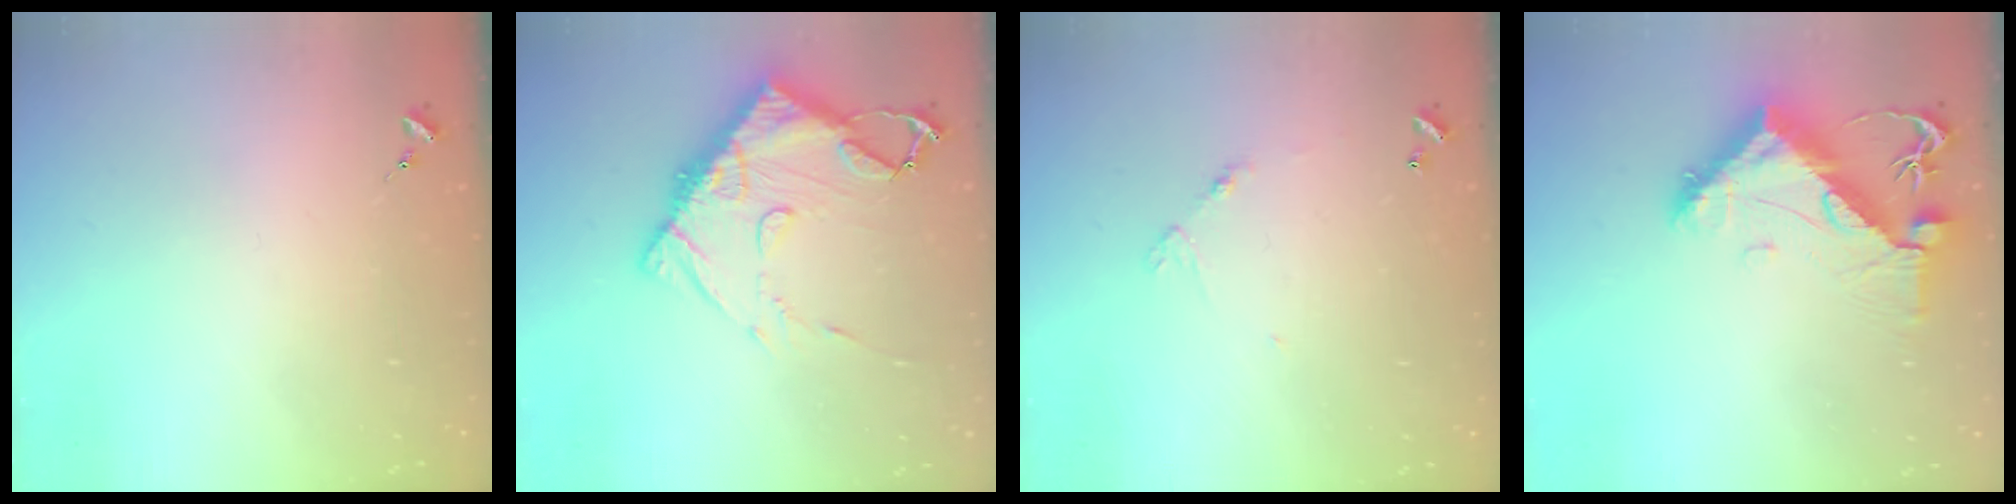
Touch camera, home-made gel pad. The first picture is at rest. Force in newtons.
{"total": 14.3, "press": 14.2, "slide": 1.3}
{"total": 4.6, "press": 4.6, "slide": 0.3}
{"total": 11.0, "press": 10.9, "slide": 1.0}